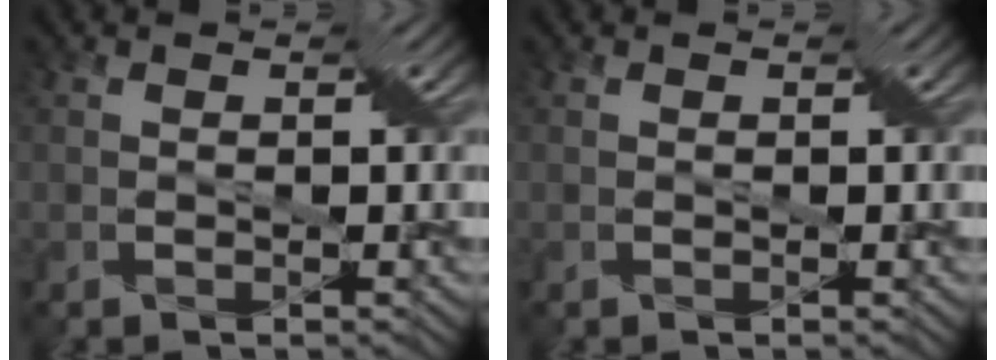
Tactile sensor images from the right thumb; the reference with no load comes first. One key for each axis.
{"total": 0.0}